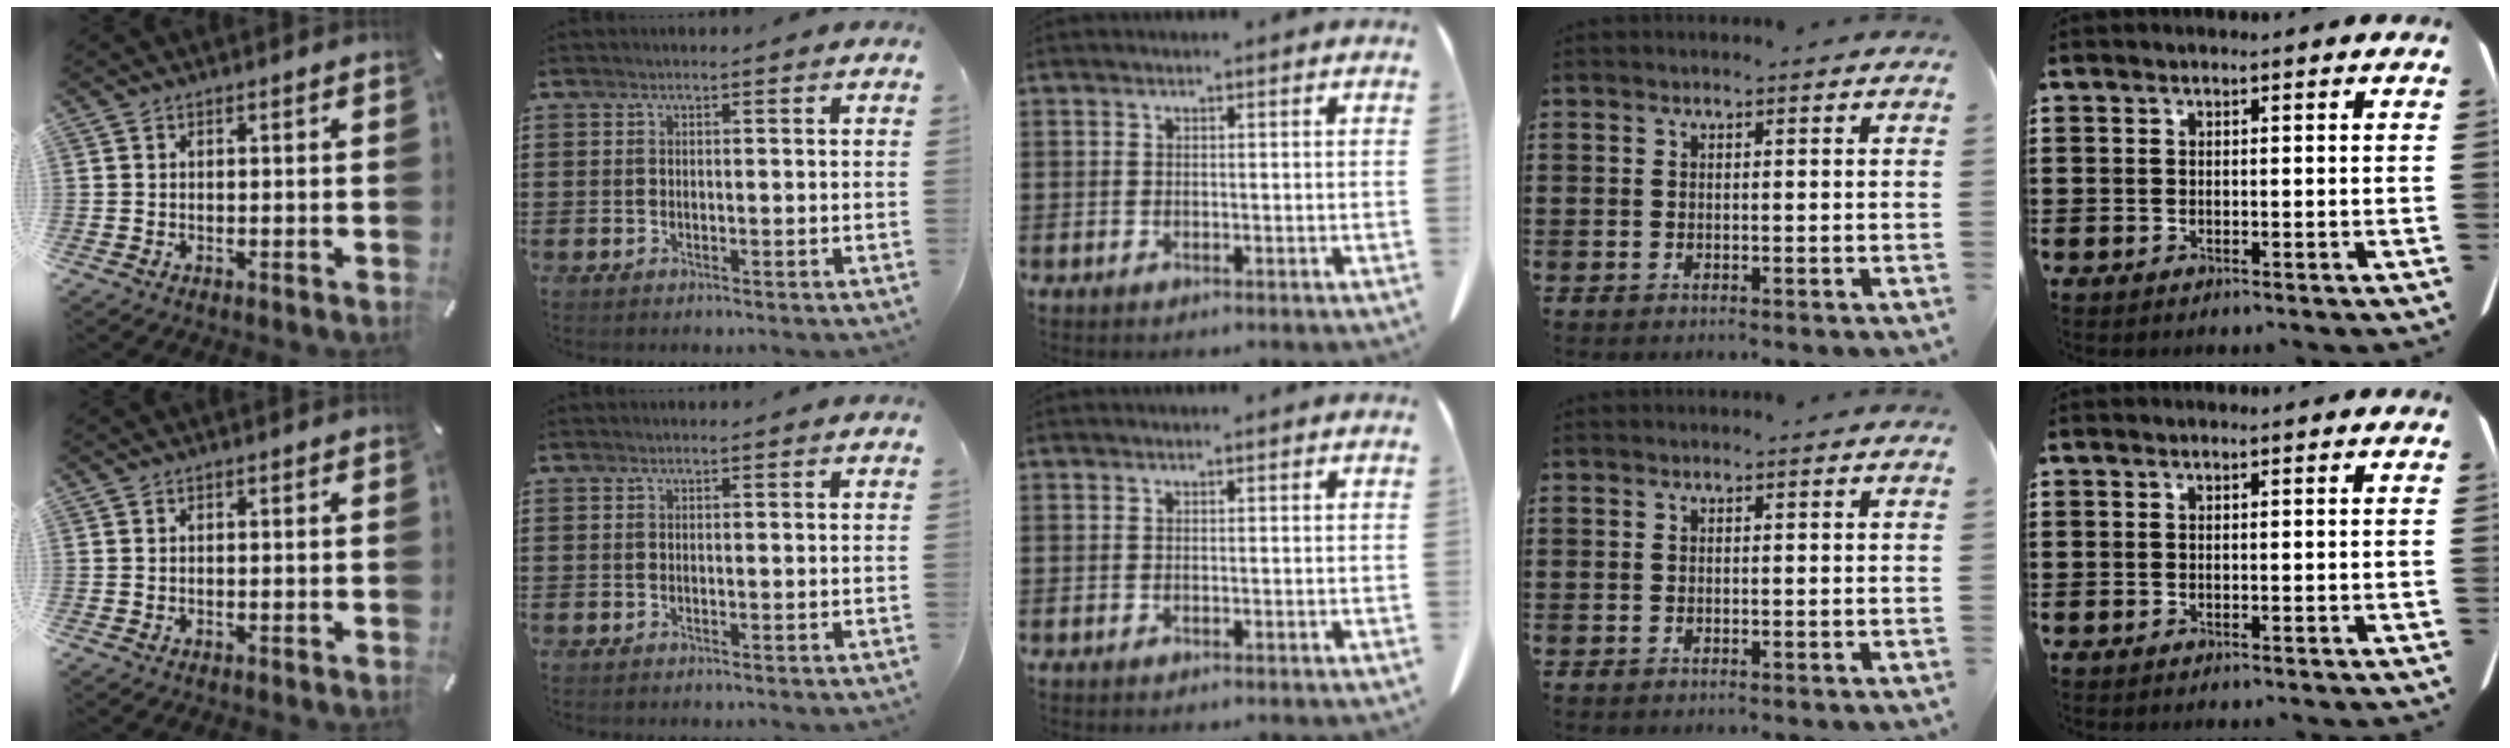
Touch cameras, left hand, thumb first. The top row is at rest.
{}